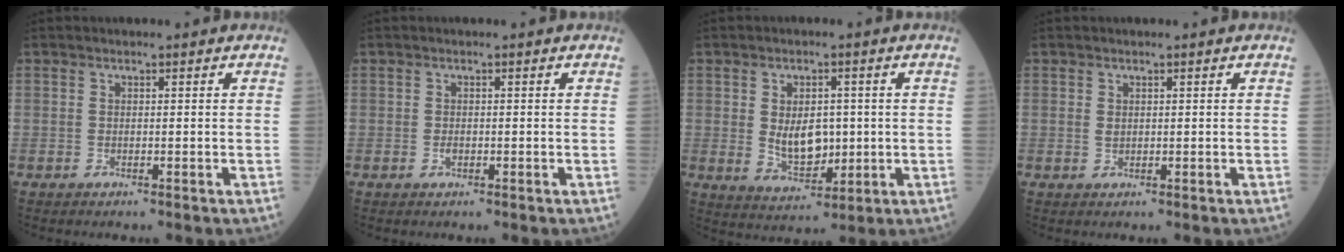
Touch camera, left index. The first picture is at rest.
{"total": 0.8, "force": [-0.2, 0.4, 0.6], "torque": [-0.014, 0.000, -0.003]}
{"total": 6.6, "force": [0.1, 3.8, 5.4], "torque": [-0.097, -0.003, 0.014]}
{"total": 0.9, "force": [0.2, 0.6, 0.6], "torque": [-0.011, 0.001, 0.006]}